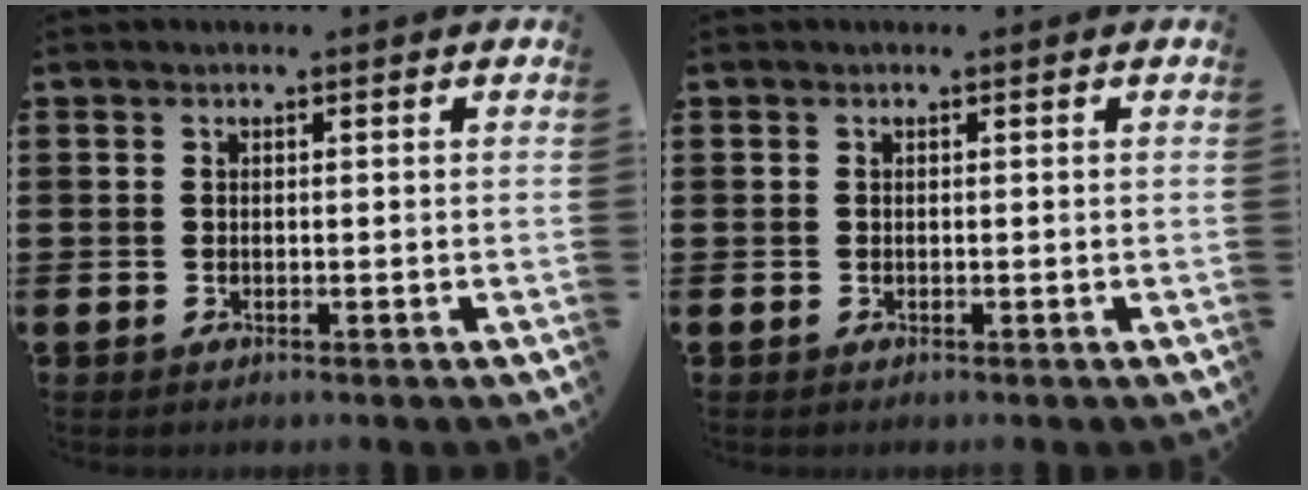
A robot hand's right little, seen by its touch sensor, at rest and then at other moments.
{"total": 0.0}